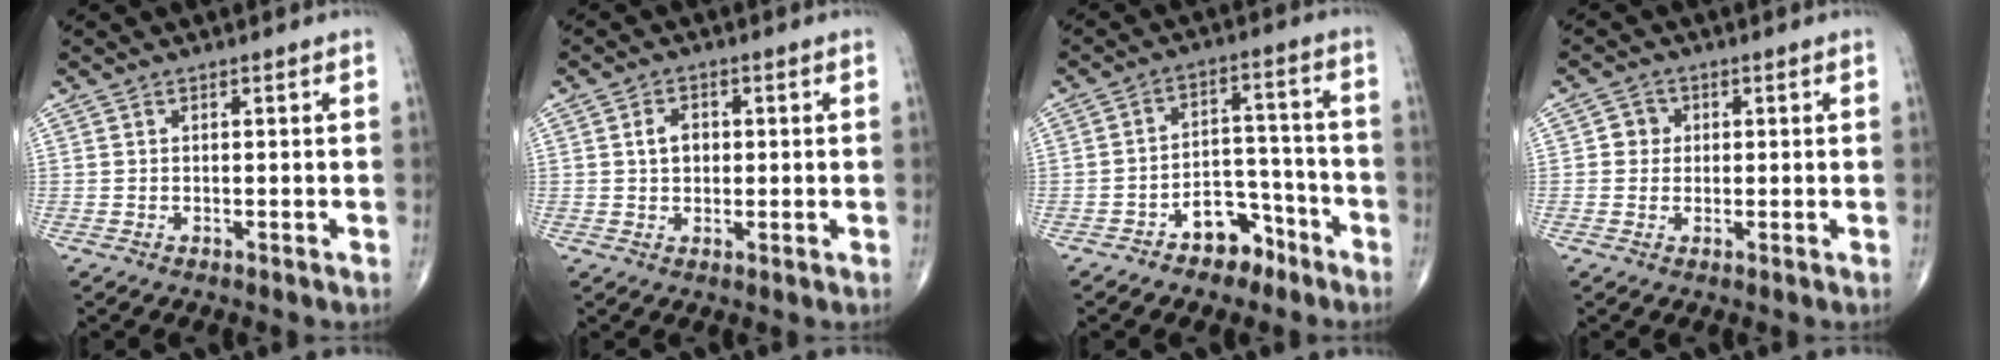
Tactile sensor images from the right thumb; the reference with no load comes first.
{"total": 3.8, "force": [0.5, 2.8, 2.6], "torque": [-0.032, 0.005, 0.005]}
{"total": 8.1, "force": [-5.2, 5.0, 3.5], "torque": [-0.020, 0.064, -0.082]}
{"total": 2.9, "force": [0.3, 2.7, 0.8], "torque": [0.007, 0.005, 0.000]}